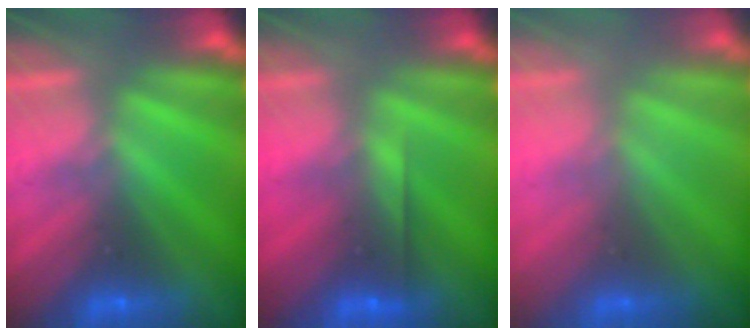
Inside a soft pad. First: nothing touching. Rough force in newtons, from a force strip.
{"total": 2.6}
{"total": 2.7}